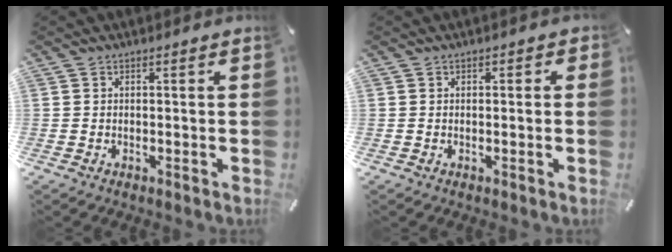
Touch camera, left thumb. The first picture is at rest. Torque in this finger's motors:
{"motor_torque": [0.06, -0.05, -0.01, -0.01, 0.01]}